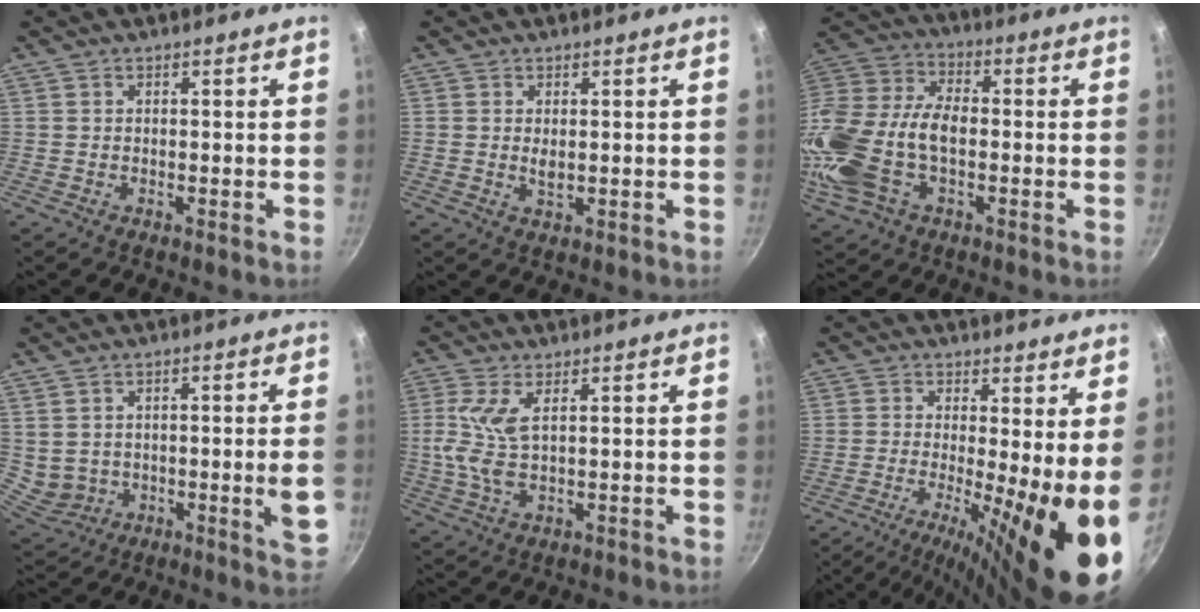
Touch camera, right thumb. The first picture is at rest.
{"total": 1.9, "force": [0.3, 1.0, 1.6], "torque": [-0.029, -0.003, 0.008]}
{"total": 21.5, "force": [-3.4, 13.1, 16.7], "torque": [-0.352, 0.030, -0.071]}
{"total": 8.7, "force": [0.2, 4.2, 7.6], "torque": [-0.104, -0.006, 0.025]}
{"total": 7.3, "force": [1.5, 3.3, 6.3], "torque": [-0.142, 0.001, 0.033]}
{"total": 13.2, "force": [-2.1, 1.9, 12.9], "torque": [-0.203, -0.017, -0.034]}